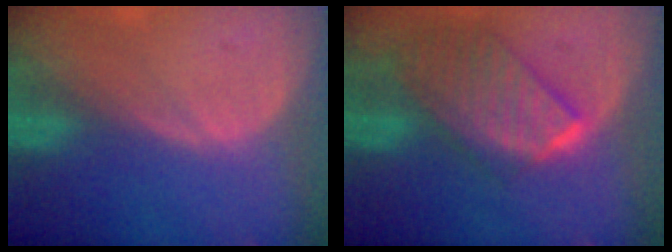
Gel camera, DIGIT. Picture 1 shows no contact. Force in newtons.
{"total": 9.7, "press": 8.5, "slide": 4.8}